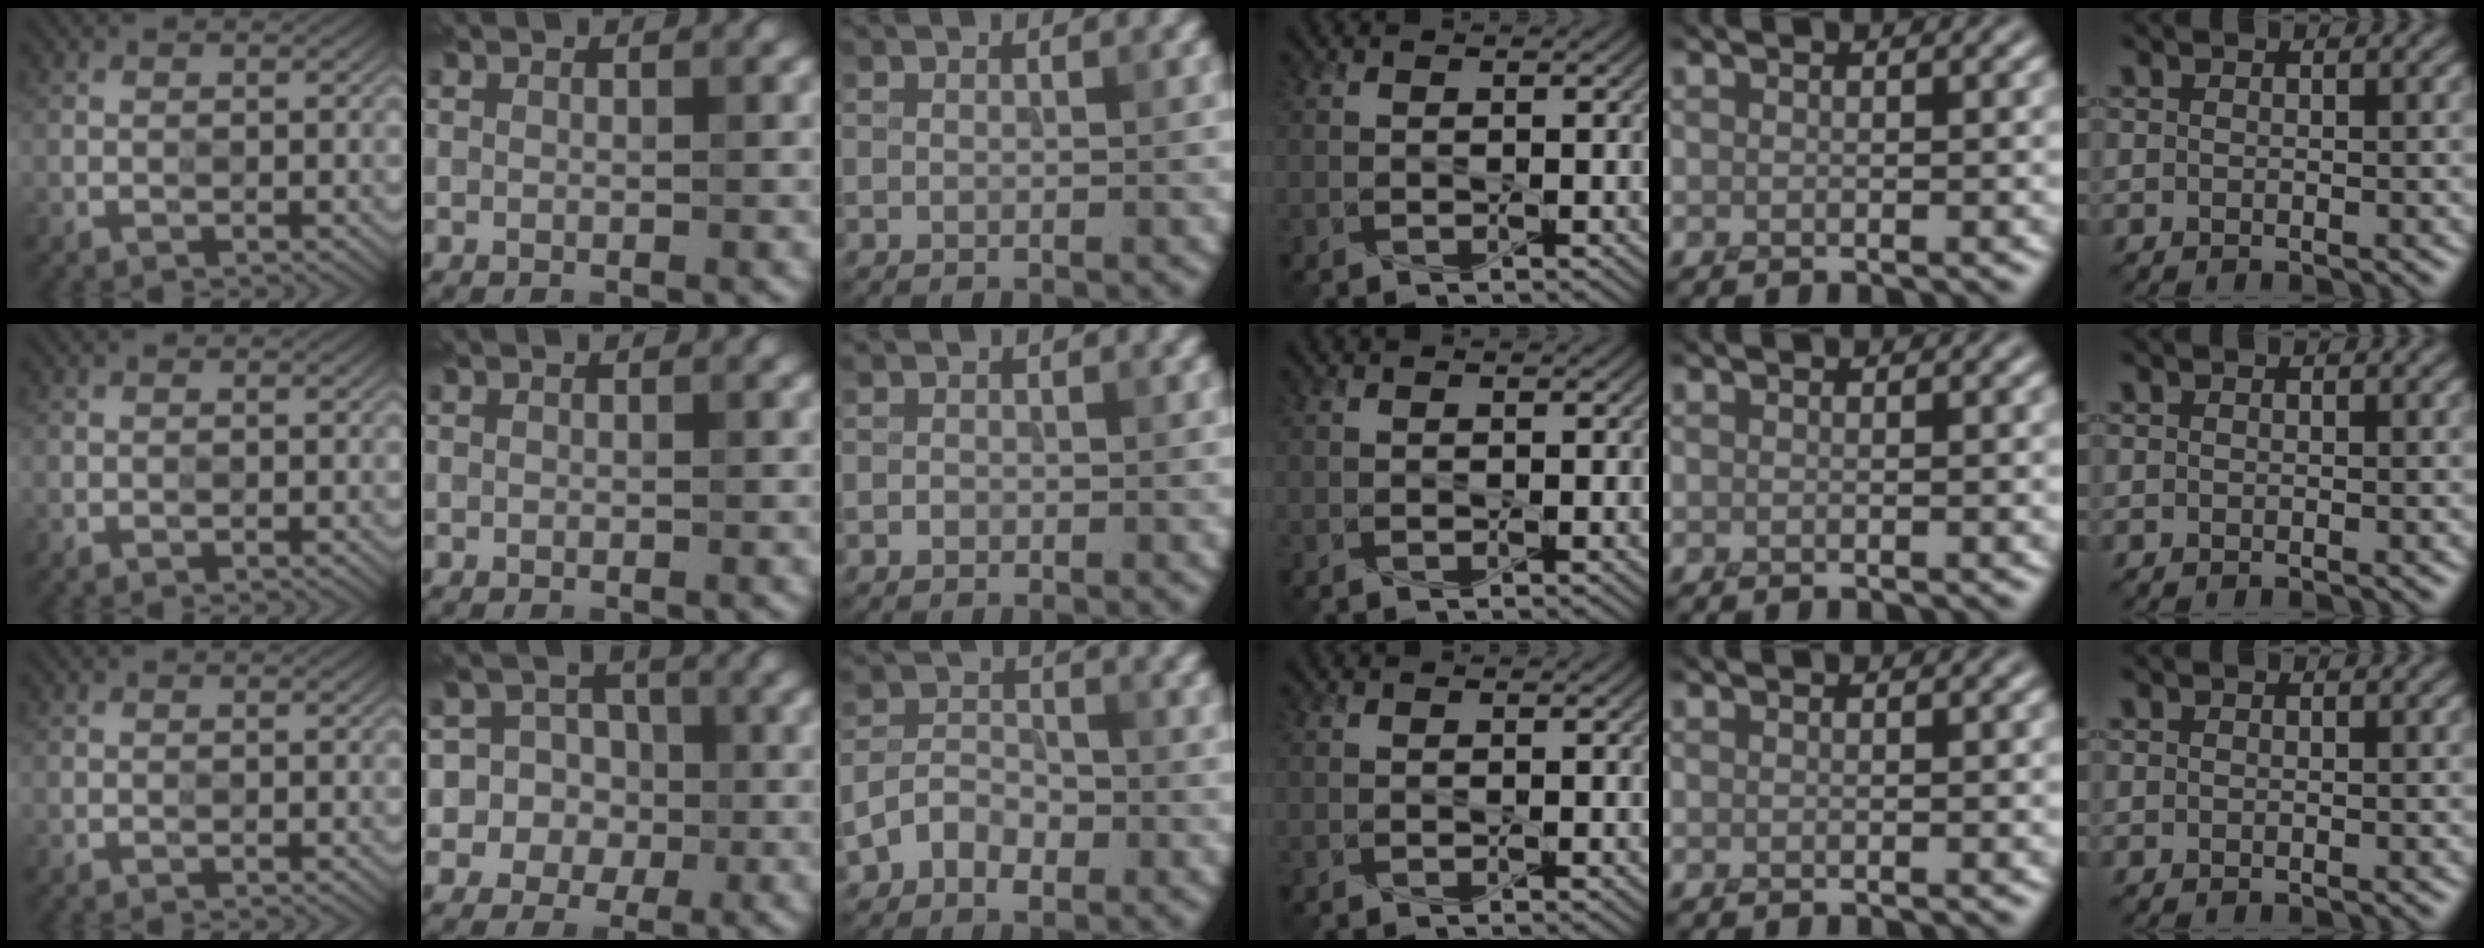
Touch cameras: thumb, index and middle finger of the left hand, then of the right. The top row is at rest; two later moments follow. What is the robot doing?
{"motion": "press", "object": "gel pad"}